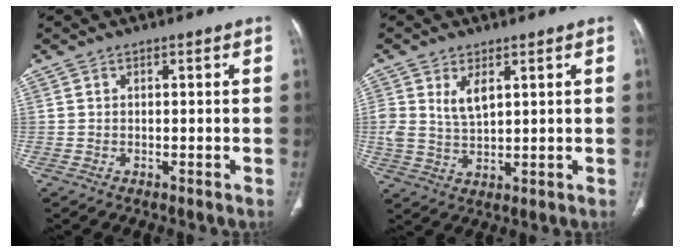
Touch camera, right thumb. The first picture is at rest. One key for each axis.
{"total": 4.9, "fx": 2.1, "fy": 2.5, "fz": 3.6, "tx": -0.066, "ty": -0.012, "tz": 0.048}